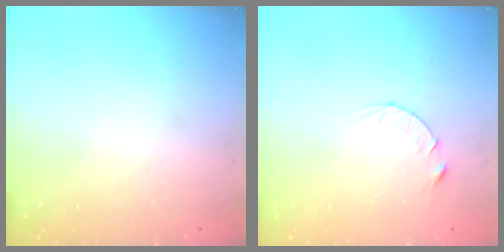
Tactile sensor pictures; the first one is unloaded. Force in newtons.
{"total": 4.1, "press": 4.0, "slide": 0.4}